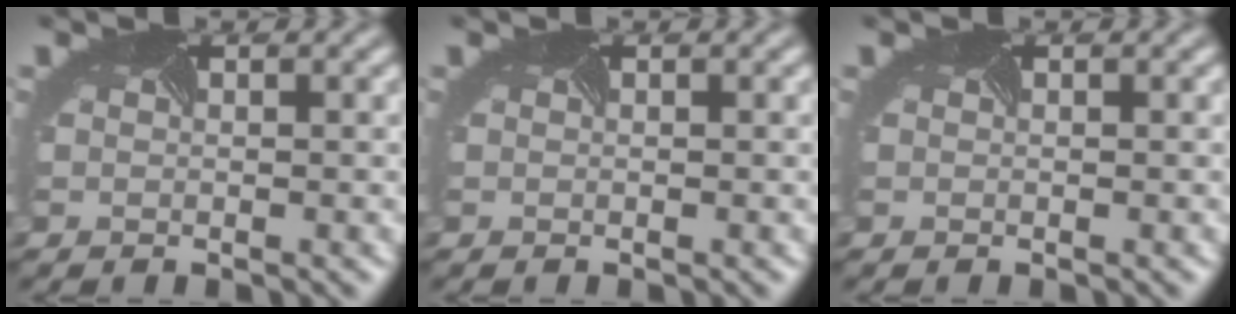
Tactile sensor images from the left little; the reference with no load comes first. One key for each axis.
{"total": 0.0}
{"total": 0.0}